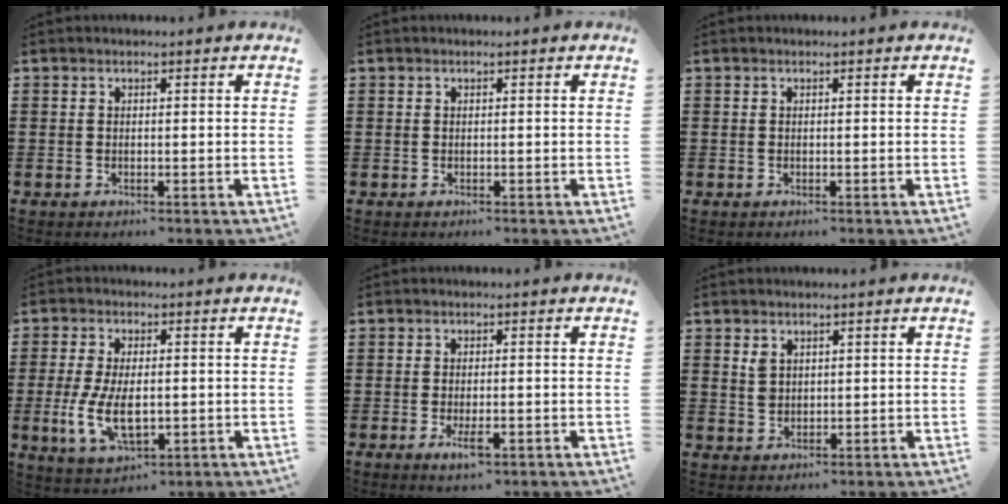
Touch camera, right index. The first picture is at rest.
{"total": 0.0}
{"total": 0.0}
{"total": 7.6, "force": [-1.1, 3.7, 6.6], "torque": [-0.149, -0.006, -0.024]}
{"total": 3.0, "force": [-1.2, 0.9, 2.5], "torque": [-0.057, -0.005, -0.026]}
{"total": 2.1, "force": [1.2, 1.4, 1.0], "torque": [-0.025, 0.005, 0.023]}